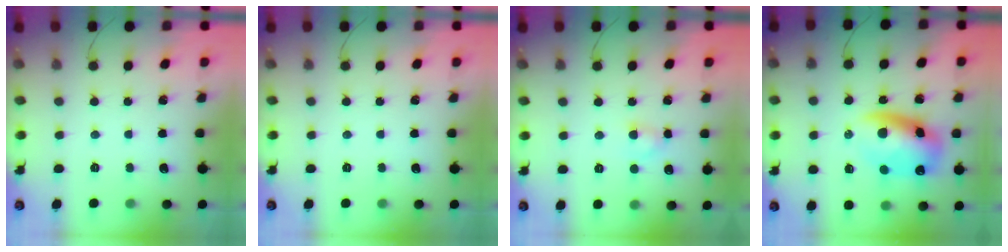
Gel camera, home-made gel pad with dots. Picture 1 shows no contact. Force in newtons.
{"total": 0.0}
{"total": 2.6, "press": 2.3, "slide": 1.2}
{"total": 12.0, "press": 11.6, "slide": 3.2}